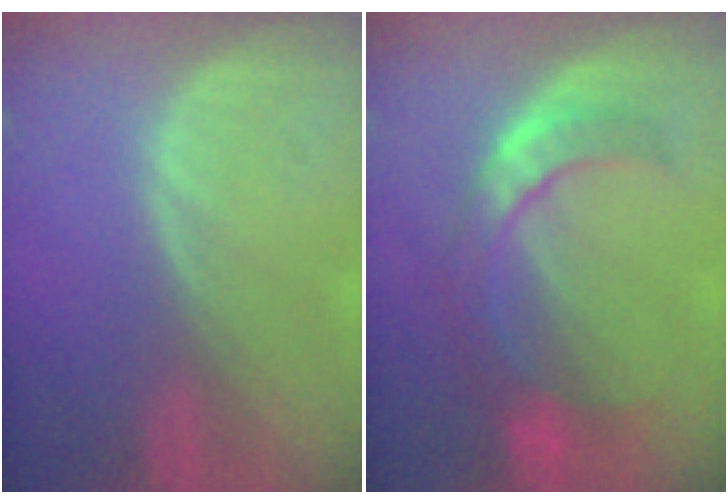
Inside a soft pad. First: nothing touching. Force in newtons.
{"total": 7.6, "press": 7.3, "slide": 1.9}